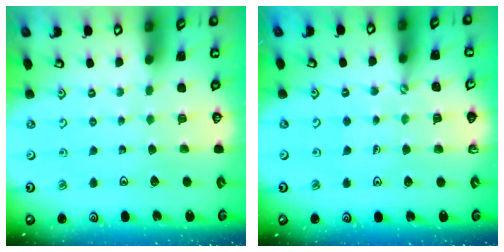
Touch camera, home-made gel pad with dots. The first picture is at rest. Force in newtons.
{"total": 1.6, "press": 1.6, "slide": 0.5}